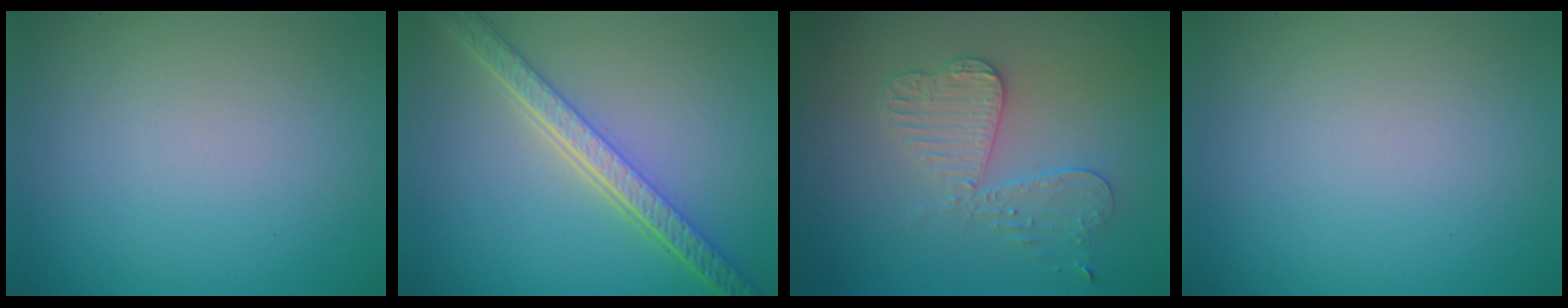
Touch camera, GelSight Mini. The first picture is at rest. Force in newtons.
{"total": 5.7, "press": 4.4, "slide": 3.7}
{"total": 3.3, "press": 3.2, "slide": 0.9}
{"total": 0.0}